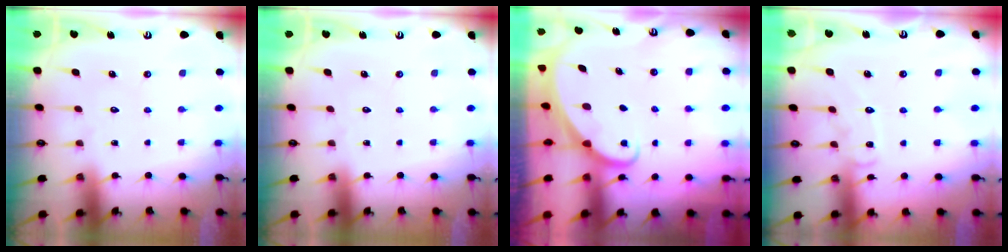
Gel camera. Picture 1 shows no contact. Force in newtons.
{"total": 0.0}
{"total": 1.8, "press": 1.8, "slide": 0.1}
{"total": 8.5, "press": 8.5, "slide": 0.6}